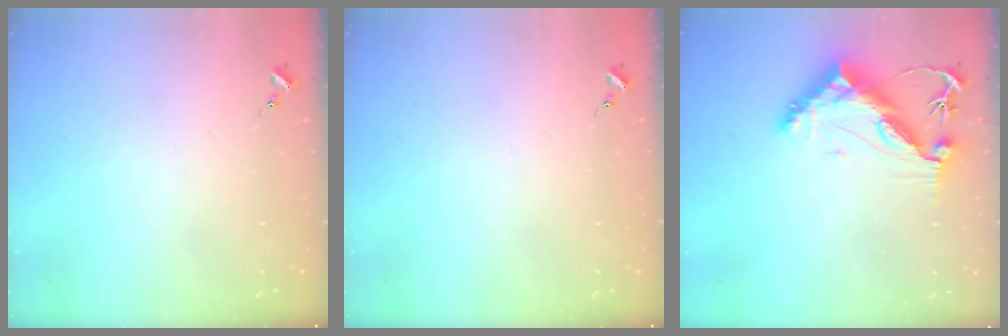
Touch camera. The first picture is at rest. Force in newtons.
{"total": 0.0}
{"total": 12.2, "press": 12.1, "slide": 1.3}